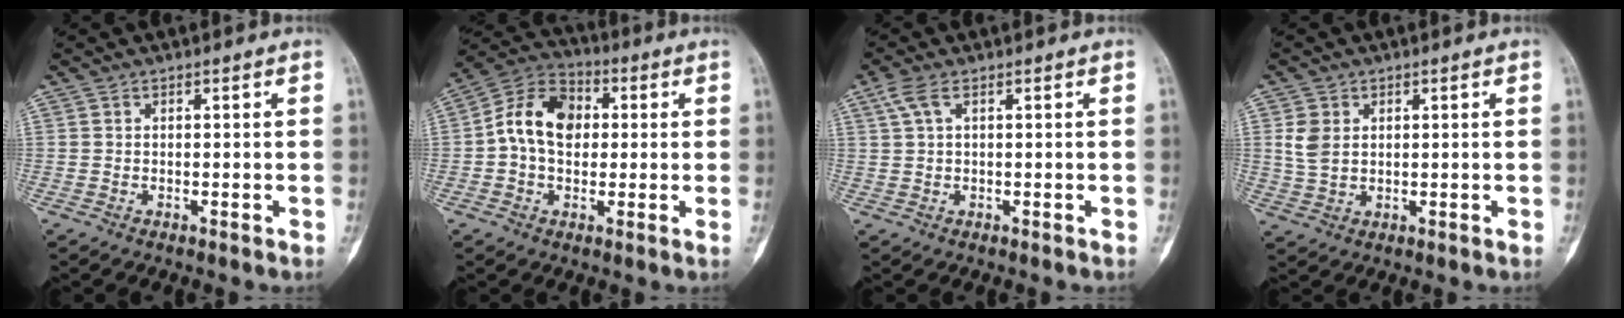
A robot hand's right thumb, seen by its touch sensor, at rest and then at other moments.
{"total": 10.6, "force": [1.1, 8.3, 6.4], "torque": [-0.102, 0.030, 0.007]}
{"total": 3.2, "force": [1.5, 1.1, 2.6], "torque": [-0.073, 0.013, 0.037]}
{"total": 4.5, "force": [1.2, 3.3, 2.7], "torque": [-0.046, -0.001, 0.031]}